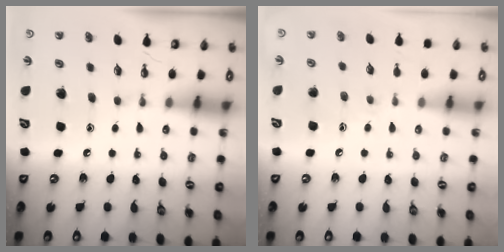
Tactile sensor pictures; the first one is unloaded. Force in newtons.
{"total": 6.2, "press": 6.2, "slide": 0.7}